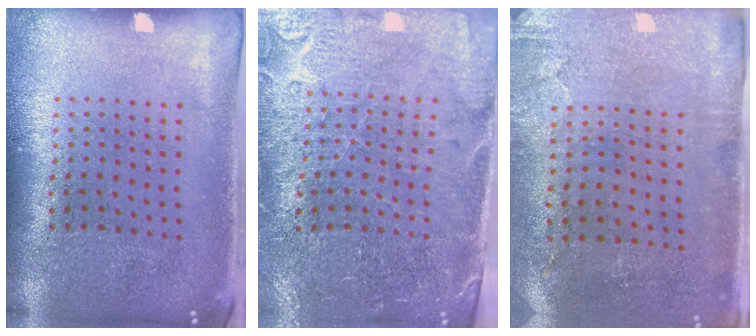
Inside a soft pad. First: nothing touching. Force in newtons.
{"total": 3.3, "press": 3.2, "slide": 1.0}
{"total": 2.9, "press": 2.4, "slide": 1.7}